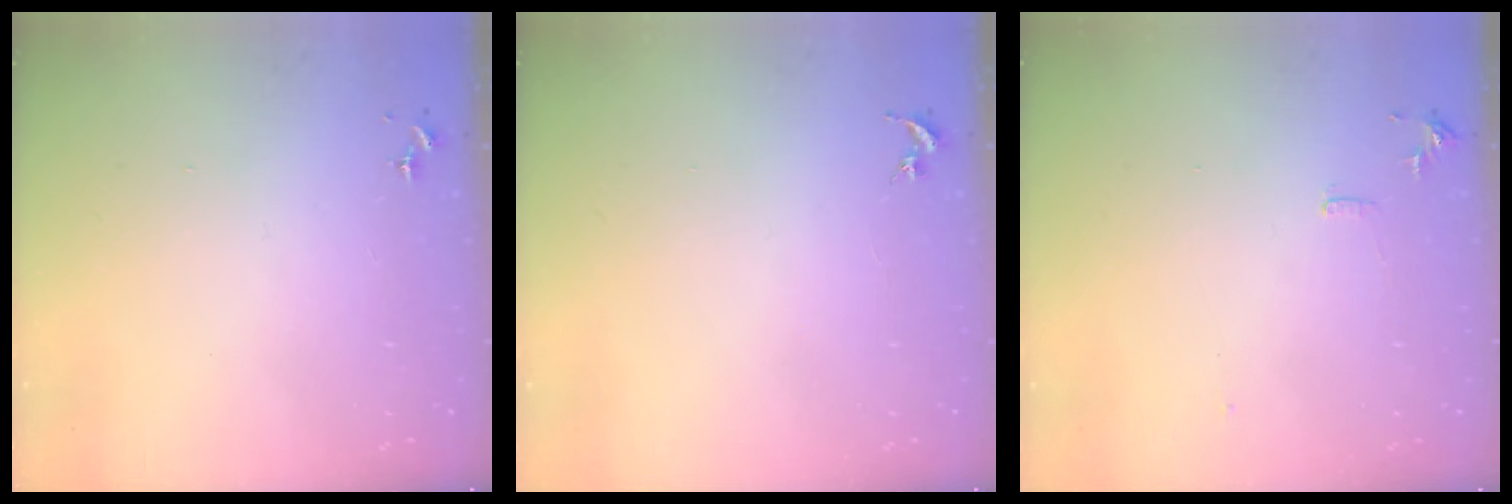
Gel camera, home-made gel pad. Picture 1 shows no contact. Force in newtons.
{"total": 0.0}
{"total": 7.4, "press": 7.3, "slide": 0.8}